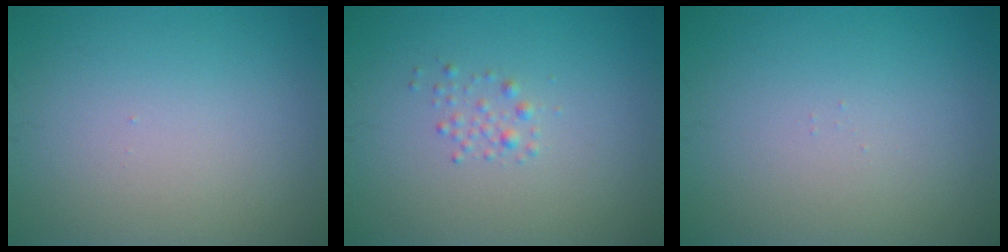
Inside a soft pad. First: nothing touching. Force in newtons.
{"total": 1.1, "press": 1.1, "slide": 0.1}
{"total": 0.0}